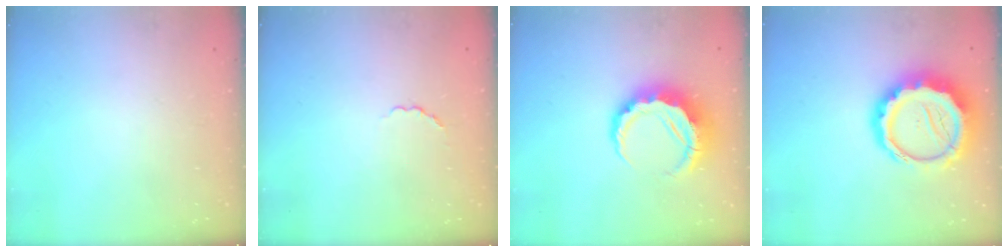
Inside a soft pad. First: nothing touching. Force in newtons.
{"total": 2.4, "press": 2.2, "slide": 1.0}
{"total": 9.5, "press": 9.4, "slide": 1.8}
{"total": 15.2, "press": 14.8, "slide": 3.3}